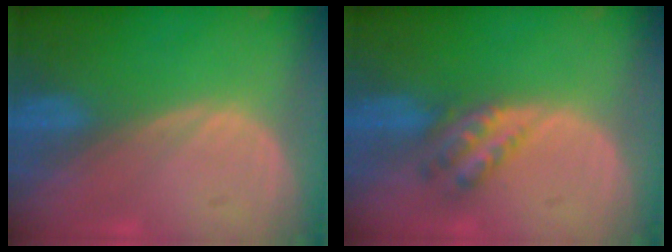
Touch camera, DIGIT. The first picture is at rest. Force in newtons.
{"total": 4.5, "press": 4.0, "slide": 2.0}